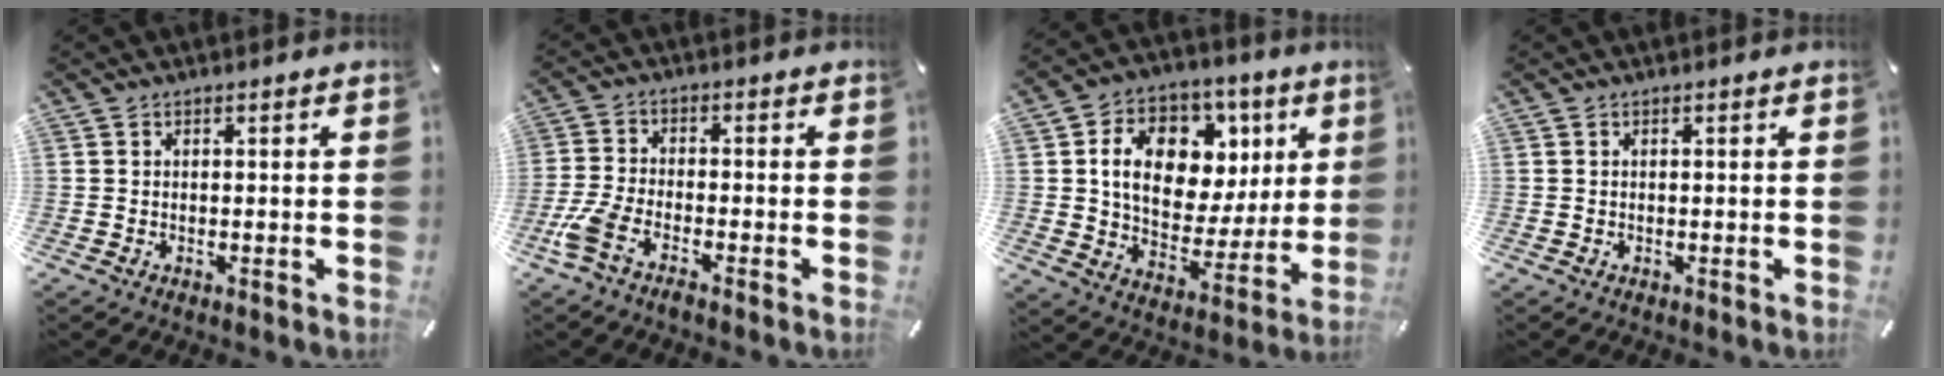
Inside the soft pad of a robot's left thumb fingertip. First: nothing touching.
{"total": 6.6, "force": [-4.3, 2.2, 4.4], "torque": [-0.115, -0.004, -0.084]}
{"total": 15.5, "force": [5.3, 11.6, 8.8], "torque": [-0.139, -0.017, 0.102]}
{"total": 0.0}